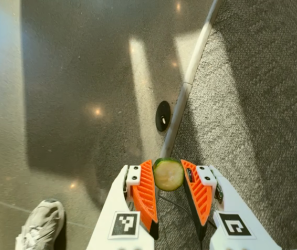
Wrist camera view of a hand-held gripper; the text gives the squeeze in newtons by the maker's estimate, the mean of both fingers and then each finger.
{"total": 6.4, "left": 6.1, "right": 6.6}